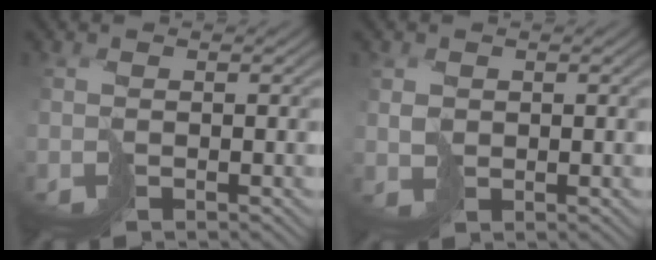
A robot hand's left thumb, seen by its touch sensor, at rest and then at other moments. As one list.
[{"total": 1.6, "force": [0.9, 1.3, 0.4], "torque": [-0.006, -0.002, 0.026]}]